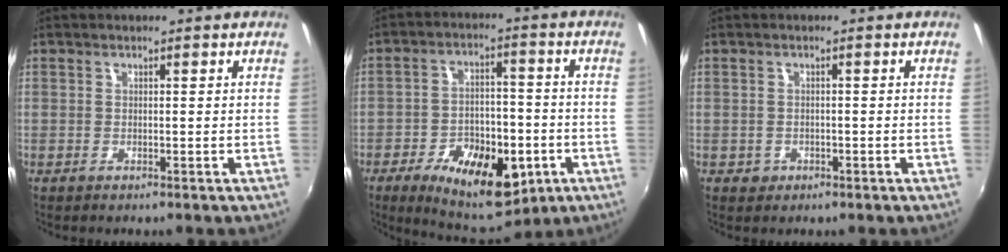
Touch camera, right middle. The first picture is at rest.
{"total": 17.6, "force": [-8.2, 9.0, 12.7], "torque": [-0.228, -0.004, -0.106]}
{"total": 2.1, "force": [-0.7, 1.9, 0.7], "torque": [-0.016, -0.001, -0.007]}